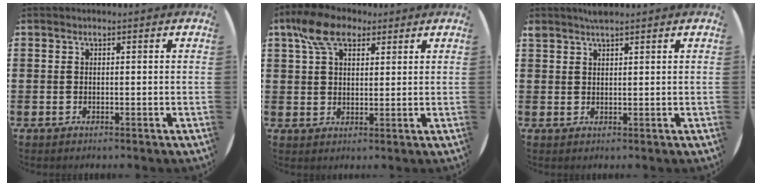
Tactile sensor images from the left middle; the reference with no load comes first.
{"total": 7.4, "force": [4.8, 4.1, 3.7], "torque": [-0.082, 0.005, 0.089]}
{"total": 1.8, "force": [1.7, 0.3, 0.6], "torque": [-0.012, 0.003, 0.031]}